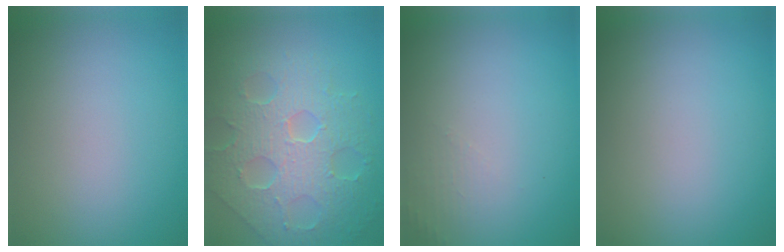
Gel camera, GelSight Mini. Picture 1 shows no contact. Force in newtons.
{"total": 8.3, "press": 5.8, "slide": 5.9}
{"total": 1.1, "press": 1.1, "slide": 0.3}
{"total": 0.0}